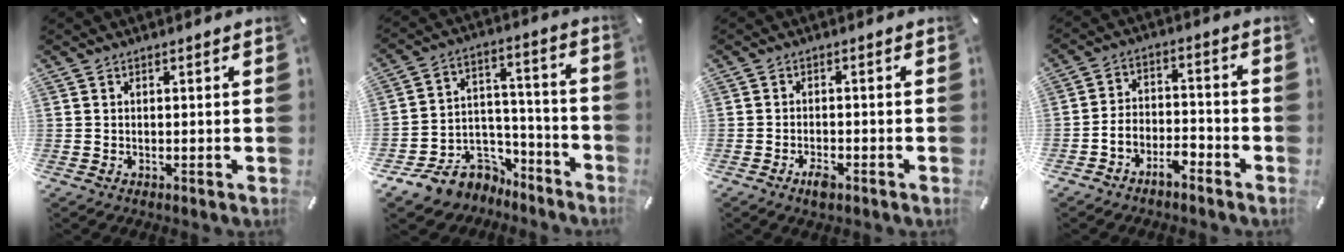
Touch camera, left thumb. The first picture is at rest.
{"total": 11.9, "force": [-7.1, 9.0, 3.4], "torque": [-0.054, 0.041, -0.118]}
{"total": 3.2, "force": [-2.1, 1.4, 2.0], "torque": [-0.046, 0.003, -0.040]}
{"total": 6.0, "force": [-4.8, 3.0, 2.0], "torque": [-0.040, 0.023, -0.093]}